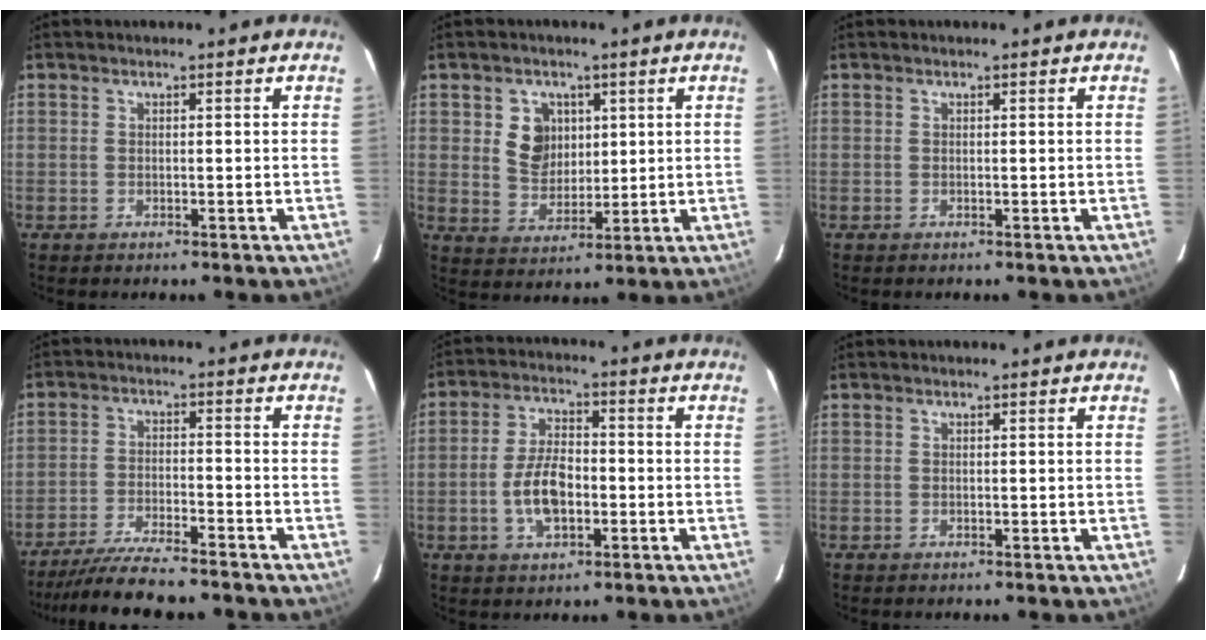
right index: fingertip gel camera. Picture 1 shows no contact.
{"total": 6.9, "force": [2.1, 5.8, 3.2], "torque": [-0.057, 0.009, 0.048]}
{"total": 0.0}
{"total": 12.3, "force": [-11.0, 1.2, 5.3], "torque": [-0.123, -0.017, -0.185]}
{"total": 8.1, "force": [-2.2, 4.2, 6.6], "torque": [-0.131, 0.007, -0.035]}
{"total": 0.0}